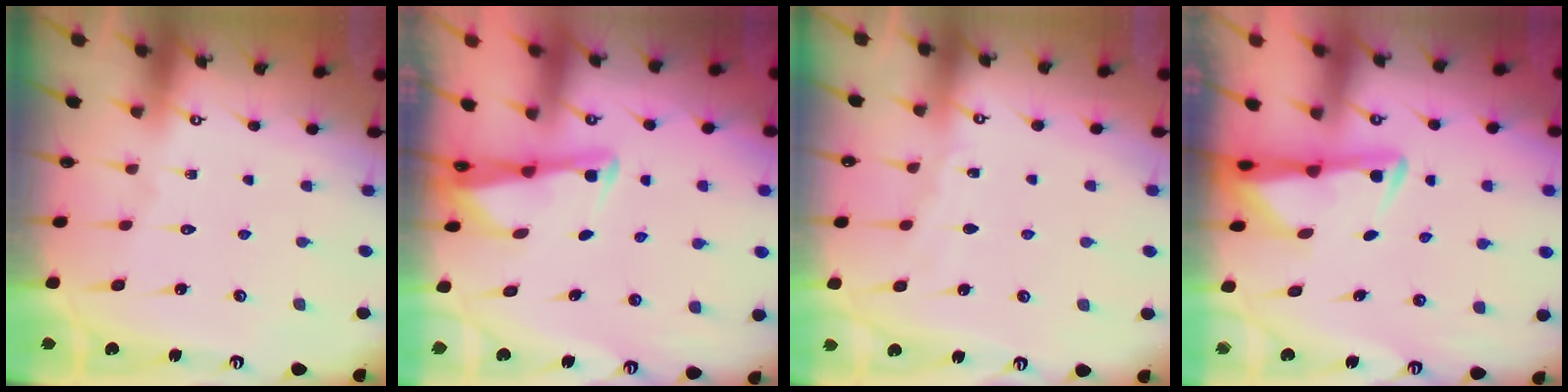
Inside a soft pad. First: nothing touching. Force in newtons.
{"total": 2.7, "press": 2.6, "slide": 0.2}
{"total": 4.5, "press": 4.4, "slide": 0.6}
{"total": 2.9, "press": 2.8, "slide": 0.4}